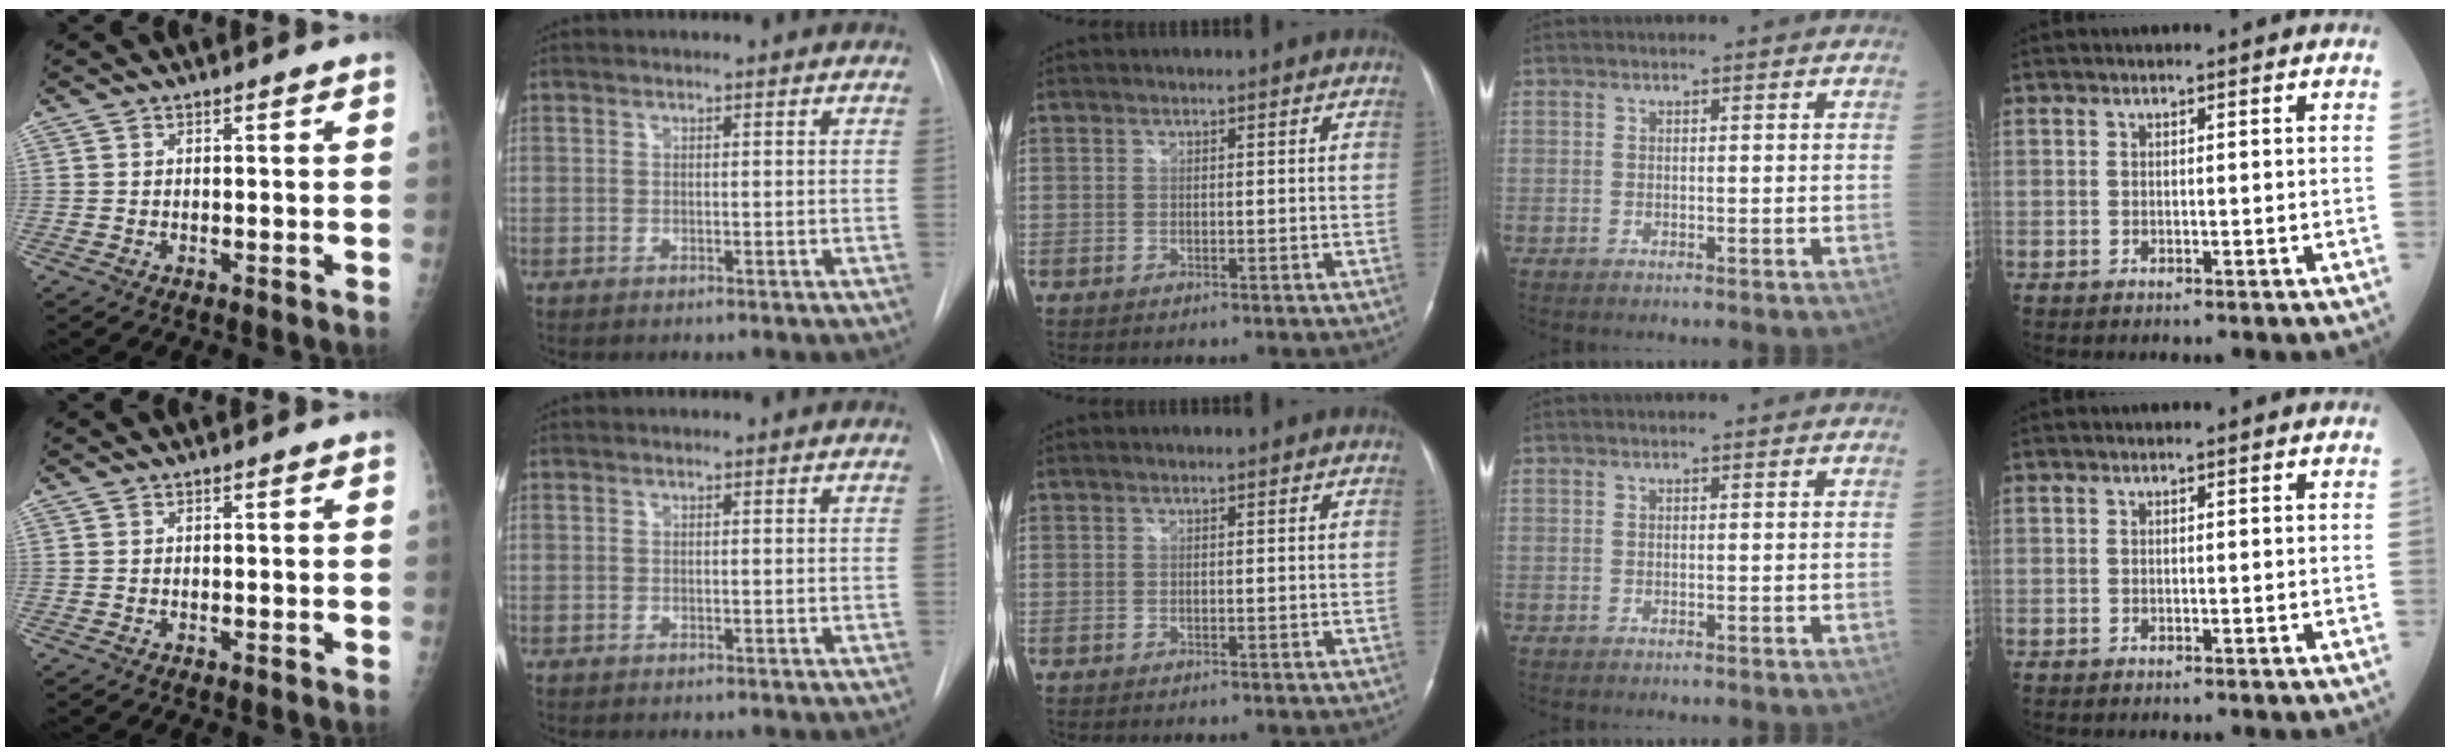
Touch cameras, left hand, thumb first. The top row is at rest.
{}